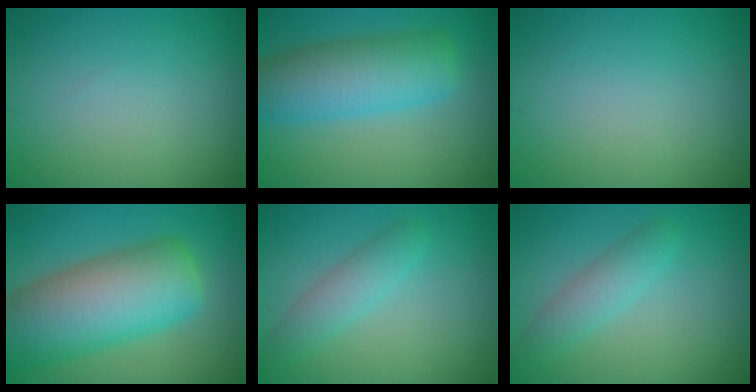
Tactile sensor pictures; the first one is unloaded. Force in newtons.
{"total": 7.2, "press": 7.2, "slide": 0.4}
{"total": 0.0}
{"total": 11.1, "press": 11.1, "slide": 0.5}
{"total": 2.5, "press": 2.5, "slide": 0.1}
{"total": 2.5, "press": 2.5, "slide": 0.1}